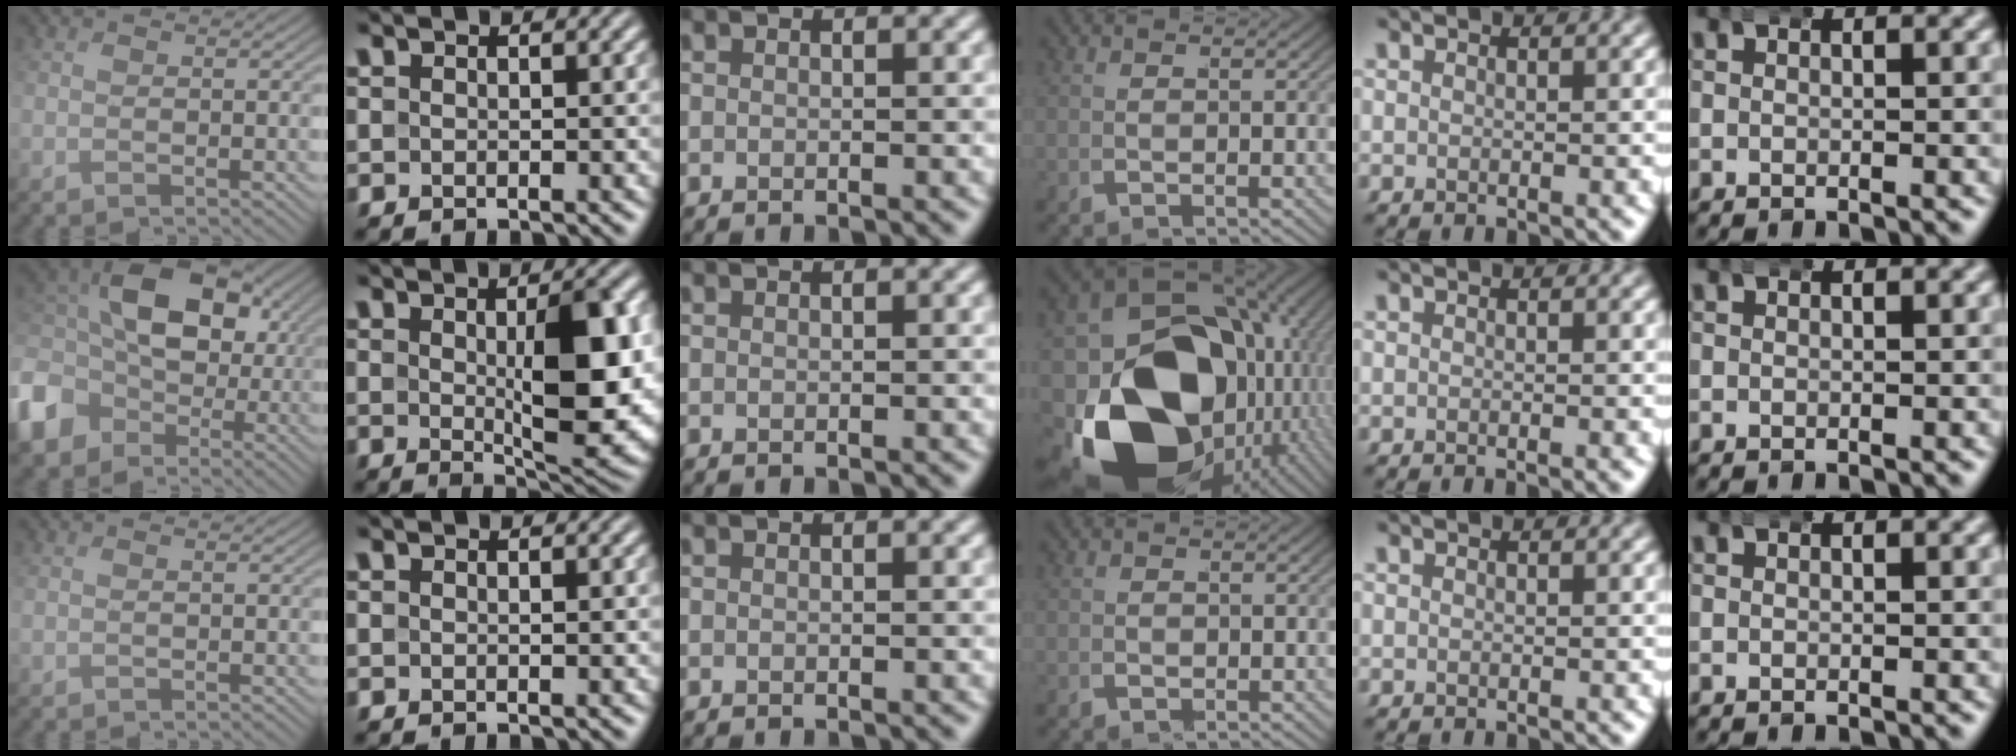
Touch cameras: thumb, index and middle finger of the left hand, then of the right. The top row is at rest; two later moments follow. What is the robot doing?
{"motion": "wrap", "object": "bandana"}